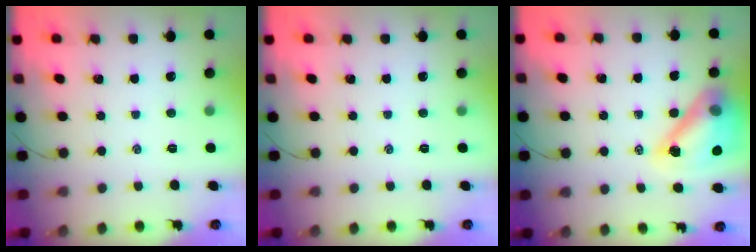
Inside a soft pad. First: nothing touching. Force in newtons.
{"total": 0.0}
{"total": 14.7, "press": 14.0, "slide": 4.3}